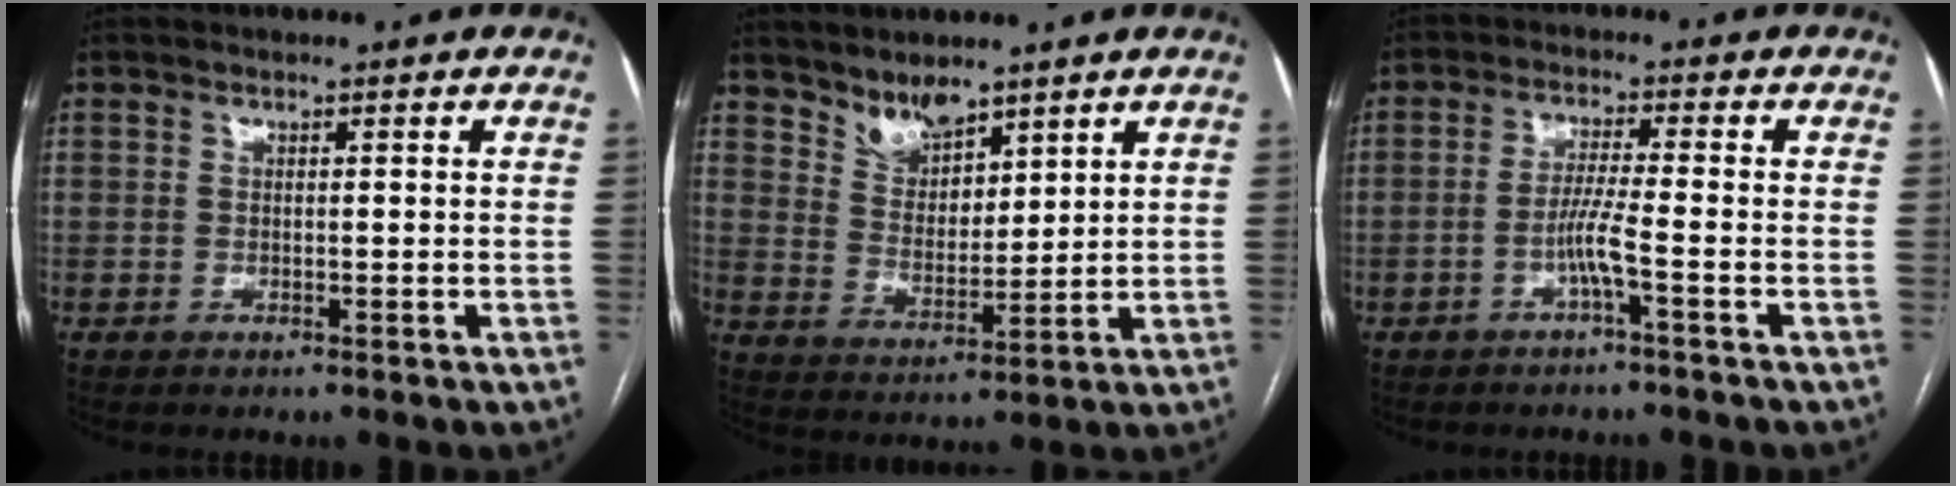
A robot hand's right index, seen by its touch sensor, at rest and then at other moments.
{"total": 6.1, "force": [5.0, 2.4, 2.5], "torque": [-0.050, 0.000, 0.102]}
{"total": 3.9, "force": [-1.7, -0.7, 3.4], "torque": [-0.071, 0.004, -0.035]}